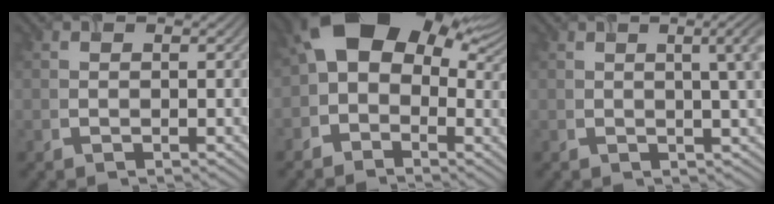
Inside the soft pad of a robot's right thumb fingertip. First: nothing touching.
{"total": 13.9, "force": [3.3, 9.4, 9.7], "torque": [-0.154, 0.006, 0.054]}
{"total": 4.5, "force": [1.1, 1.1, 4.2], "torque": [-0.055, 0.011, 0.017]}